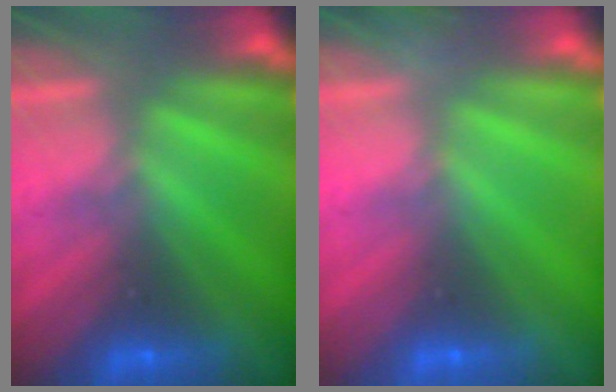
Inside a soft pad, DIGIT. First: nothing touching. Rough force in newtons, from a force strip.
{"total": 2.9}